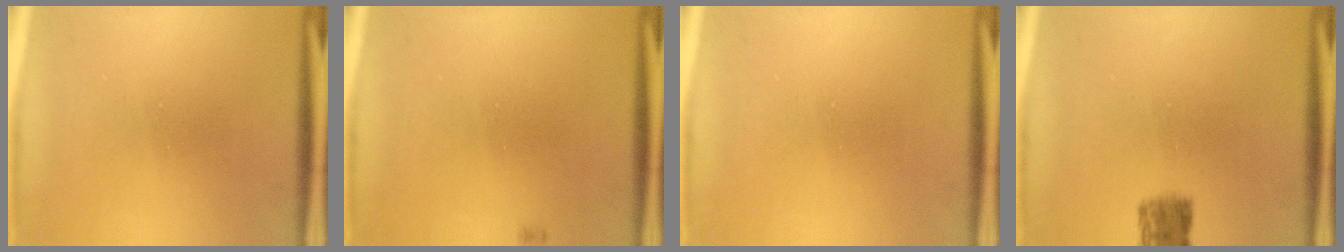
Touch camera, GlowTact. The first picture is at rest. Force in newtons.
{"total": 0.6}
{"total": 0.0}
{"total": 3.7}